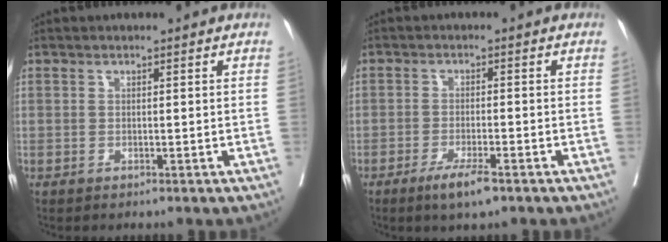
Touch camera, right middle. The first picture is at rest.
{"total": 4.5, "force": [-2.9, 0.5, 3.4], "torque": [-0.065, -0.008, -0.048]}